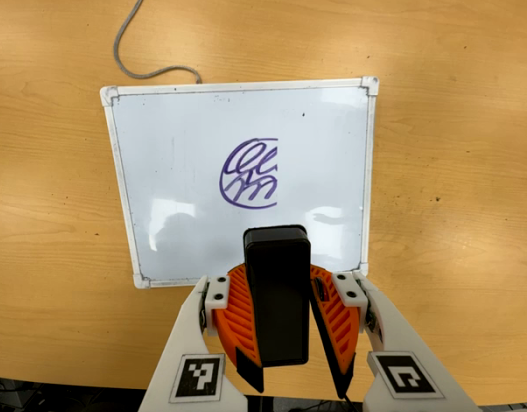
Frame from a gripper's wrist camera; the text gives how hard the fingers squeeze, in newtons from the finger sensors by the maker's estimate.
{"total": 10.4, "left": 10.9, "right": 10.0}